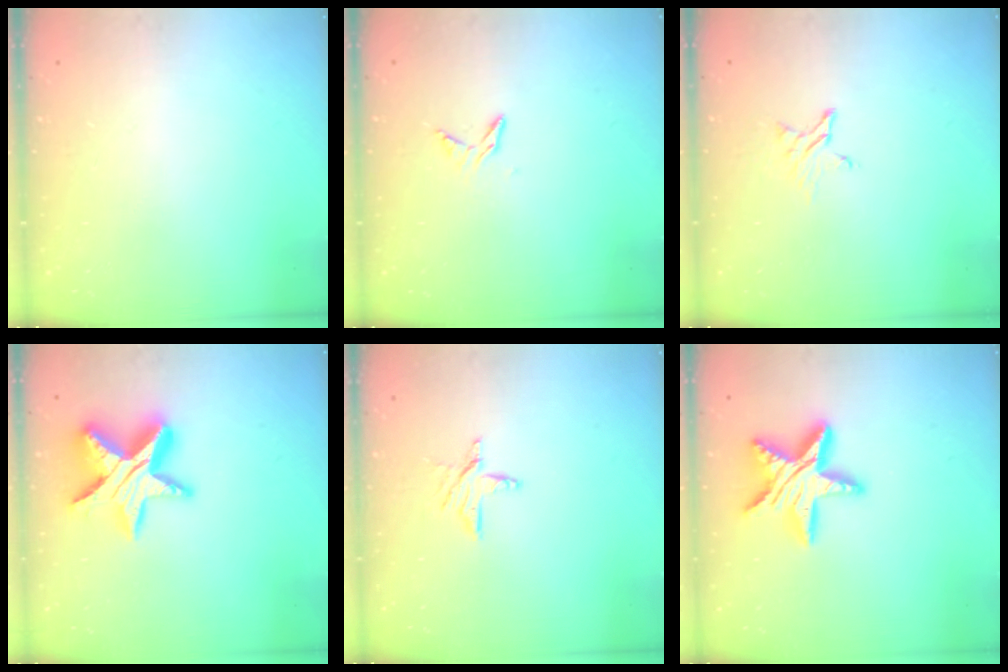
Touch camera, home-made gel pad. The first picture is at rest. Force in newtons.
{"total": 5.0, "press": 5.0, "slide": 0.5}
{"total": 3.1, "press": 3.1, "slide": 0.4}
{"total": 17.3, "press": 17.2, "slide": 1.1}
{"total": 6.6, "press": 6.6, "slide": 0.6}
{"total": 15.4, "press": 15.4, "slide": 0.8}